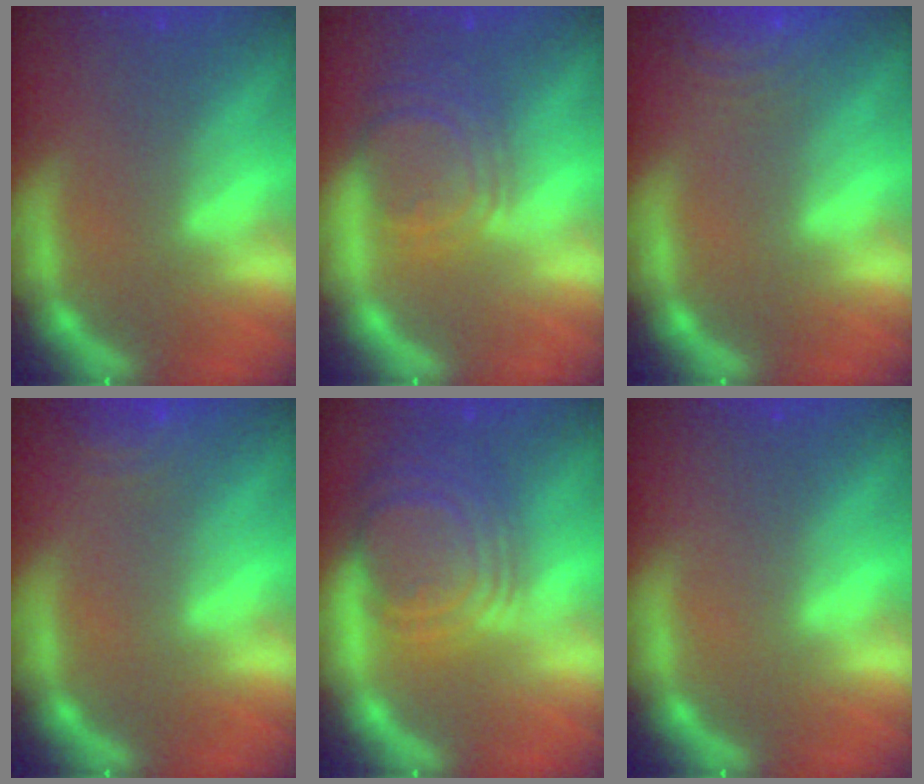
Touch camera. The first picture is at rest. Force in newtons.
{"total": 6.5}
{"total": 7.0}
{"total": 4.0}
{"total": 10.0}
{"total": 0.0}